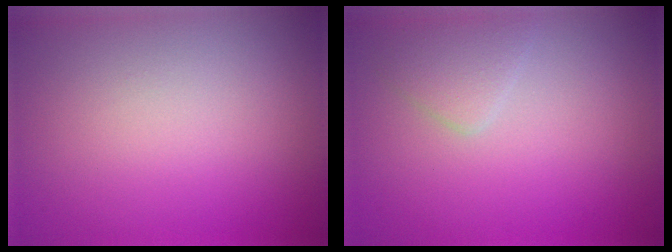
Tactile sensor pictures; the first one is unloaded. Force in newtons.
{"total": 1.9, "press": 1.9, "slide": 0.0}